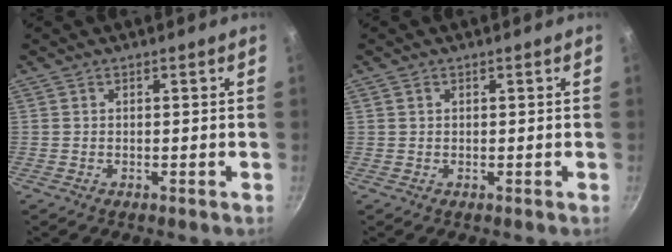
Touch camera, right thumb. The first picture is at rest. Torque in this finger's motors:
{"motor_torque": [-0.04, -0.23, 0.07, -0.03, 0.06]}